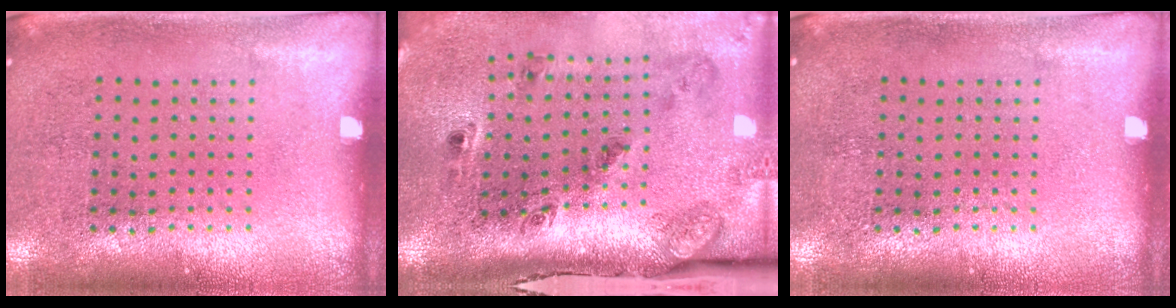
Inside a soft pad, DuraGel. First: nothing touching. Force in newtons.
{"total": 2.9, "press": 1.8, "slide": 2.2}
{"total": 0.0}